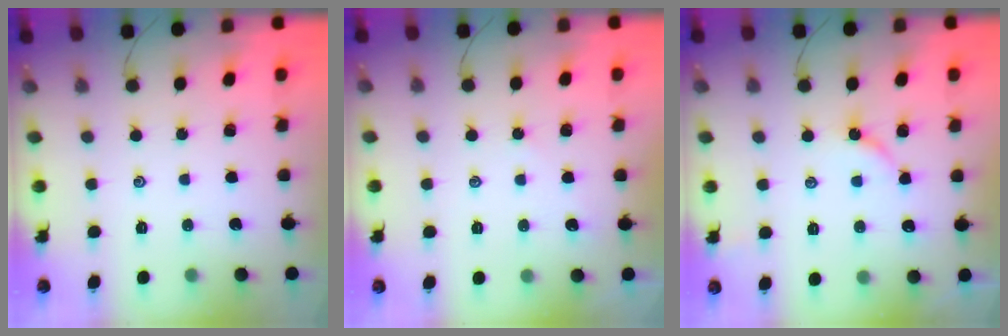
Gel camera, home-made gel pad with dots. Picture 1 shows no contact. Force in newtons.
{"total": 1.4, "press": 1.4, "slide": 0.4}
{"total": 5.6, "press": 5.5, "slide": 0.8}